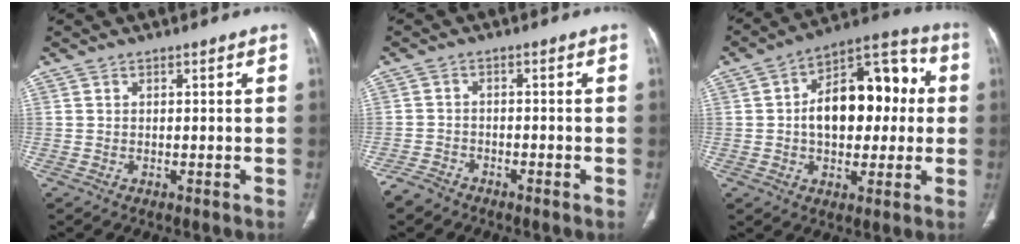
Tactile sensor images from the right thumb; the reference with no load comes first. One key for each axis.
{"total": 3.0, "fx": -2.7, "fy": 1.2, "fz": 0.7, "tx": -0.019, "ty": 0.003, "tz": -0.054}
{"total": 18.7, "fx": 1.3, "fy": 11.3, "fz": 14.9, "tx": -0.181, "ty": 0.038, "tz": 0.017}